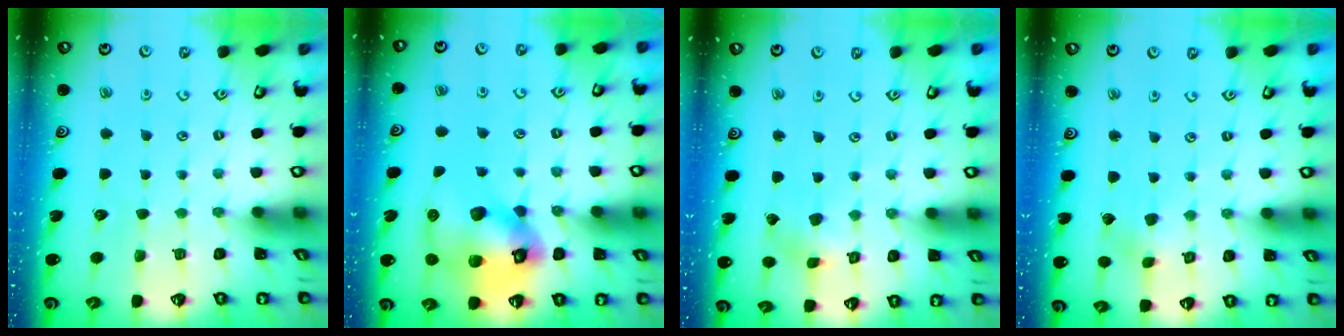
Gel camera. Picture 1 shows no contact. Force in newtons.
{"total": 17.4, "press": 17.2, "slide": 2.5}
{"total": 3.3, "press": 3.3, "slide": 0.5}
{"total": 2.6, "press": 2.6, "slide": 0.4}